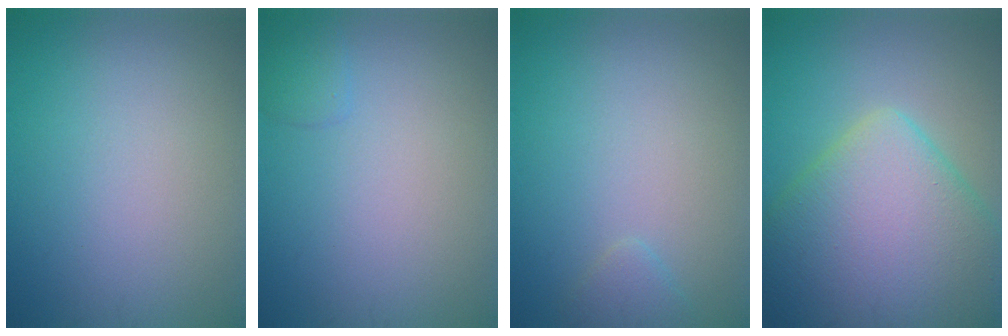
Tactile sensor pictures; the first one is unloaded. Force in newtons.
{"total": 0.9, "press": 0.9, "slide": 0.1}
{"total": 1.0, "press": 1.0, "slide": 0.1}
{"total": 11.1, "press": 11.1, "slide": 0.5}